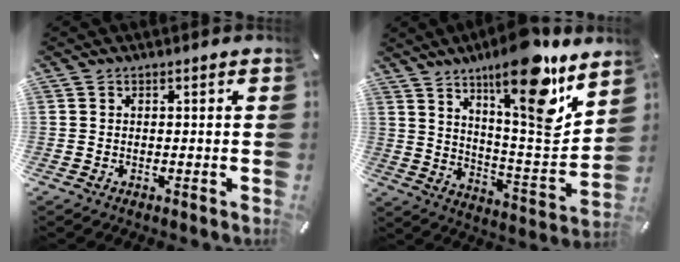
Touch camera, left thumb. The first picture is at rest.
{"total": 20.4, "force": [13.9, 4.7, 14.1], "torque": [-0.207, -0.109, 0.220]}